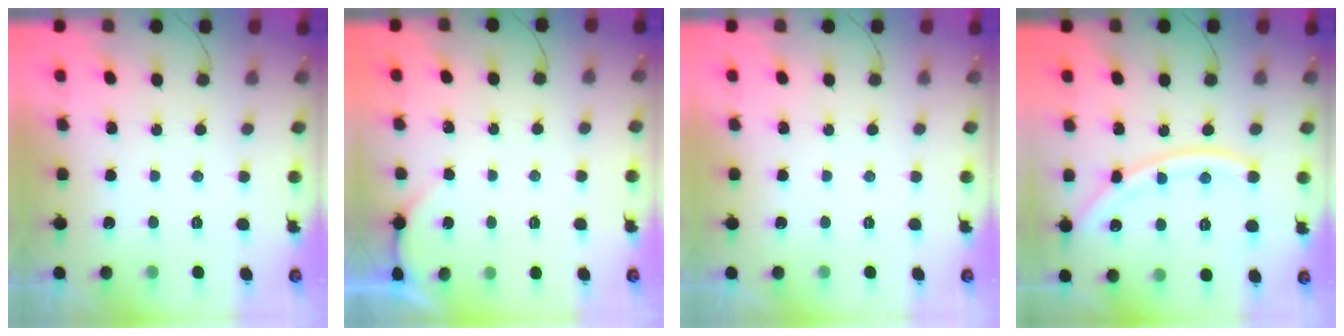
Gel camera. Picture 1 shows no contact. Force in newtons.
{"total": 0.0}
{"total": 0.0}
{"total": 12.2, "press": 12.1, "slide": 1.7}